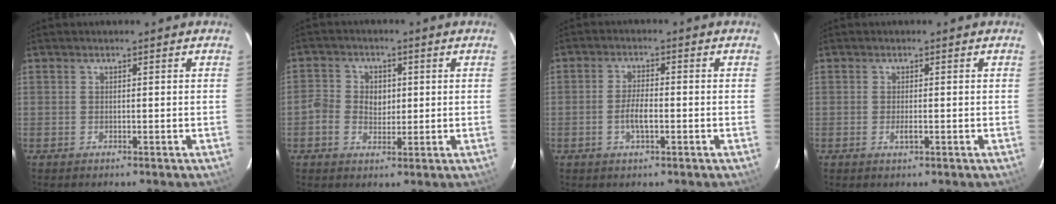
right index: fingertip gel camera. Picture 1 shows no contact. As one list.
[{"total": 4.7, "force": [-0.4, 4.1, 2.2], "torque": [-0.051, 0.013, -0.013]}, {"total": 3.9, "force": [-1.3, 1.2, 3.5], "torque": [-0.070, -0.001, -0.023]}, {"total": 1.4, "force": [-0.5, 0.4, 1.3], "torque": [-0.023, -0.004, -0.008]}]